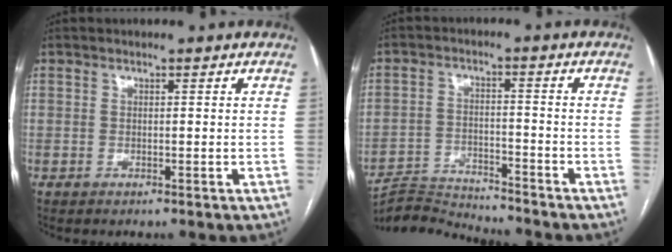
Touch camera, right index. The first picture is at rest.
{"total": 8.1, "force": [-8.0, -0.8, -0.7], "torque": [0.002, 0.003, -0.141]}